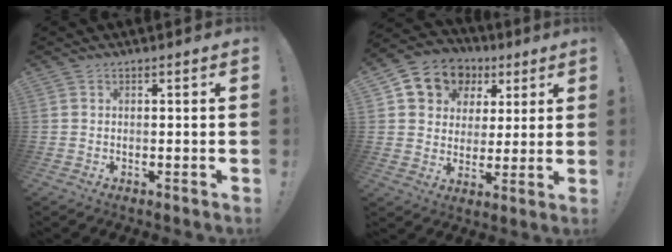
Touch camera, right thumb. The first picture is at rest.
{"total": 12.6, "force": [5.7, 10.2, 4.7], "torque": [-0.067, -0.027, 0.113]}